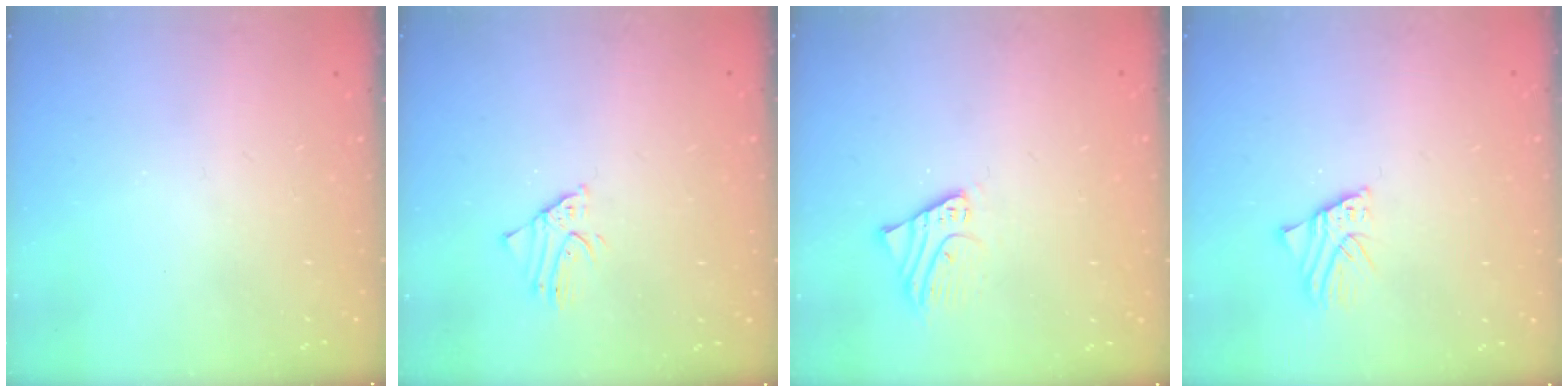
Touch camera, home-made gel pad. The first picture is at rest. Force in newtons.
{"total": 1.5, "press": 1.5, "slide": 0.1}
{"total": 1.8, "press": 1.8, "slide": 0.1}
{"total": 2.6, "press": 2.6, "slide": 0.2}